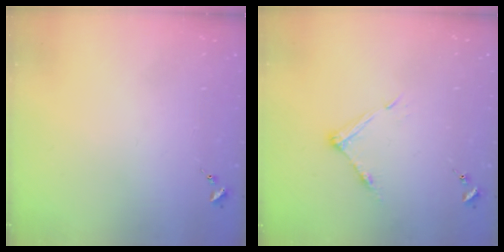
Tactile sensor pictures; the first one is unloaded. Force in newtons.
{"total": 6.8, "press": 6.7, "slide": 0.4}